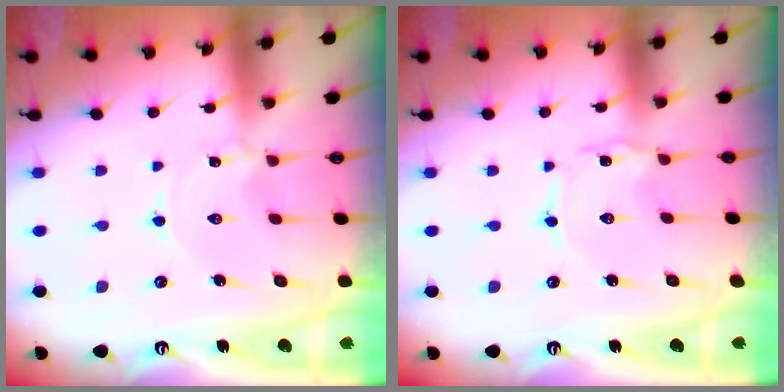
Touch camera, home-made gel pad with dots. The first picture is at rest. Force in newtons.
{"total": 1.3, "press": 1.3, "slide": 0.1}